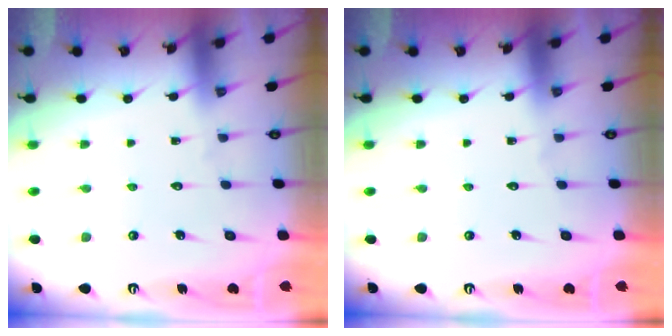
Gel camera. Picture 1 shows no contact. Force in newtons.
{"total": 0.0}